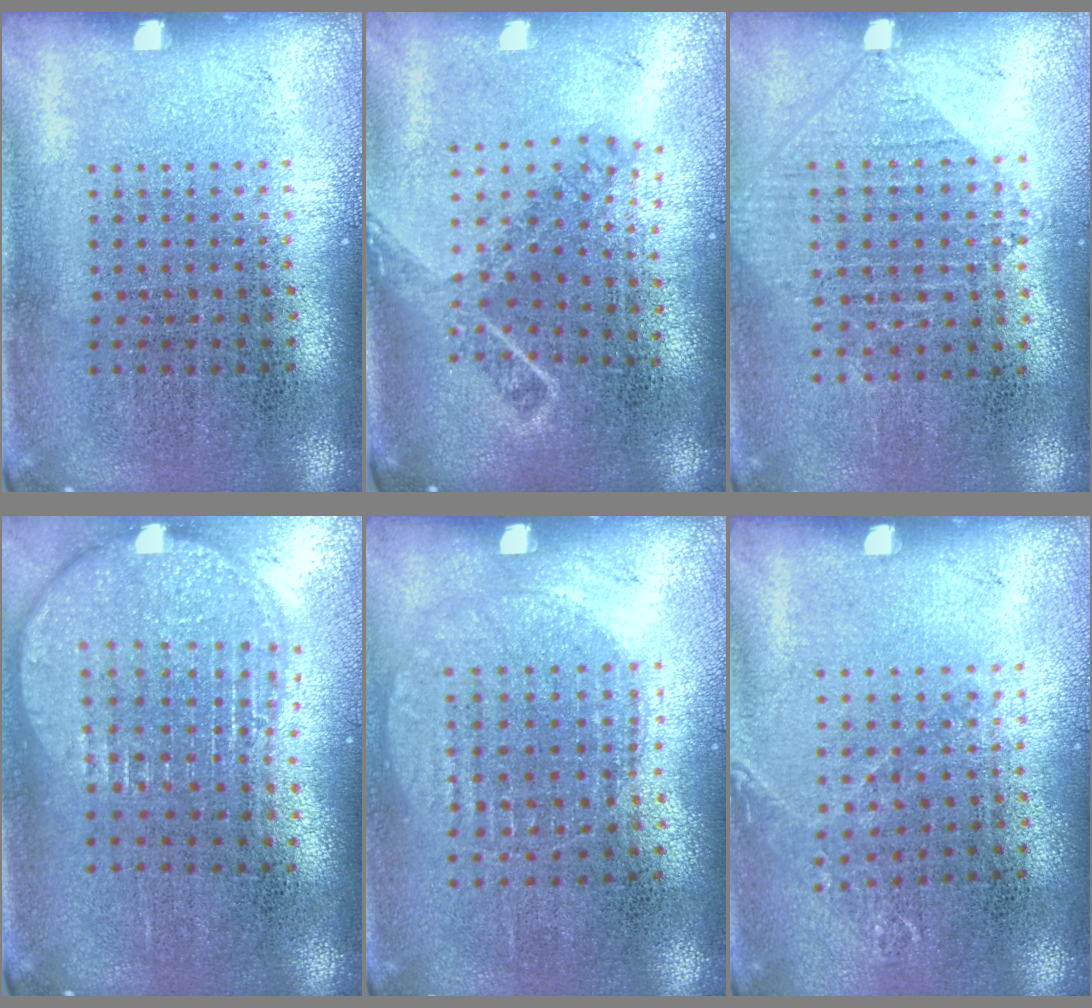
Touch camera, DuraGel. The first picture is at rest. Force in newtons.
{"total": 1.7, "press": 1.2, "slide": 1.1}
{"total": 0.9, "press": 0.9, "slide": 0.2}
{"total": 2.0, "press": 1.7, "slide": 1.1}
{"total": 1.0, "press": 0.9, "slide": 0.4}
{"total": 0.8, "press": 0.8, "slide": 0.1}